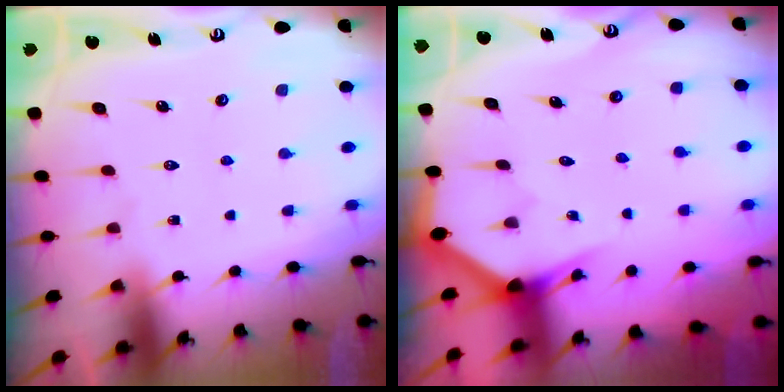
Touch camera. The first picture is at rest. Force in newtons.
{"total": 3.0, "press": 3.0, "slide": 0.1}